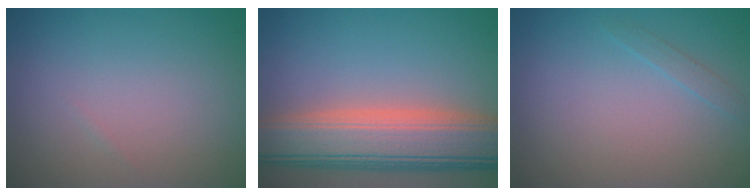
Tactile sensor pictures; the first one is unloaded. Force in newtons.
{"total": 9.5, "press": 9.5, "slide": 0.6}
{"total": 0.7, "press": 0.7, "slide": 0.0}